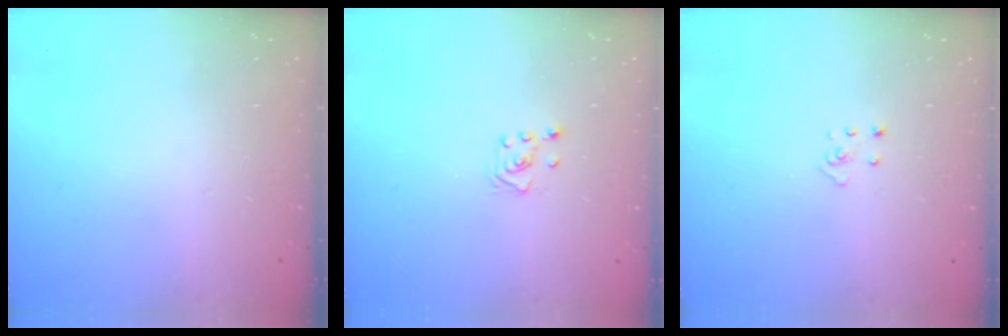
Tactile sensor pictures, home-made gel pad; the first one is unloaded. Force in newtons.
{"total": 3.1, "press": 3.1, "slide": 0.3}
{"total": 2.9, "press": 2.9, "slide": 0.2}